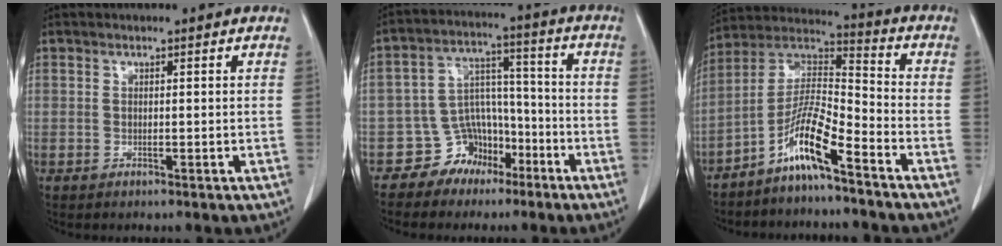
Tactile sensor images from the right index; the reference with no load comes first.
{"total": 8.4, "force": [-5.1, 6.4, 2.0], "torque": [-0.033, 0.036, -0.076]}
{"total": 9.8, "force": [-6.4, 0.8, 7.4], "torque": [-0.152, 0.011, -0.125]}